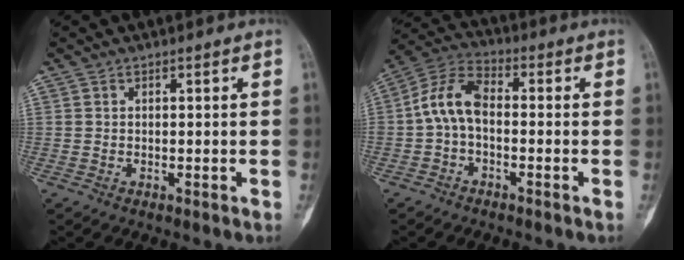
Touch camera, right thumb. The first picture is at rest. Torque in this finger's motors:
{"motor_torque": [1.83, 2.02, 0.87, -0.46, 0.43]}